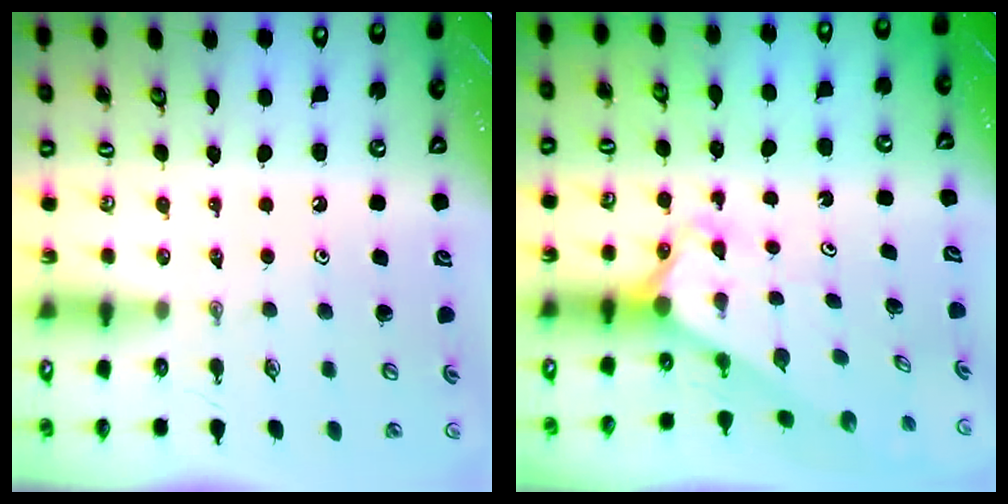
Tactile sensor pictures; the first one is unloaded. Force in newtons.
{"total": 2.3, "press": 2.3, "slide": 0.2}